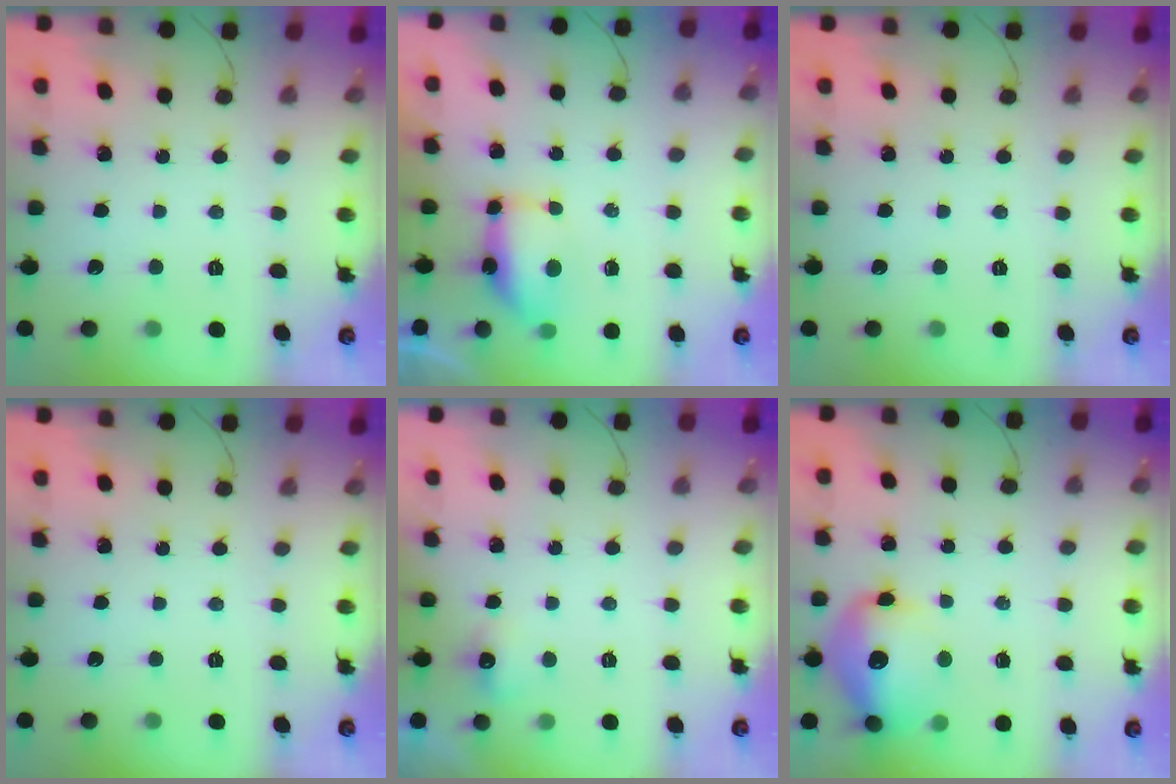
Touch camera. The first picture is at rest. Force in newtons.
{"total": 7.4, "press": 7.3, "slide": 1.3}
{"total": 0.0}
{"total": 0.0}
{"total": 4.8, "press": 4.3, "slide": 2.3}
{"total": 14.0, "press": 13.4, "slide": 3.9}